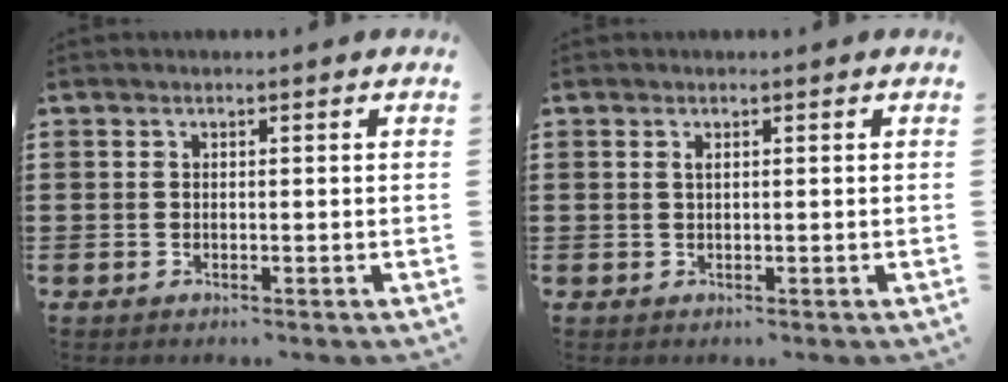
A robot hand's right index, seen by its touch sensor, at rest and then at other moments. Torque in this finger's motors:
{"motor_torque": [0.23, -0.14, 0.11, 0.03]}